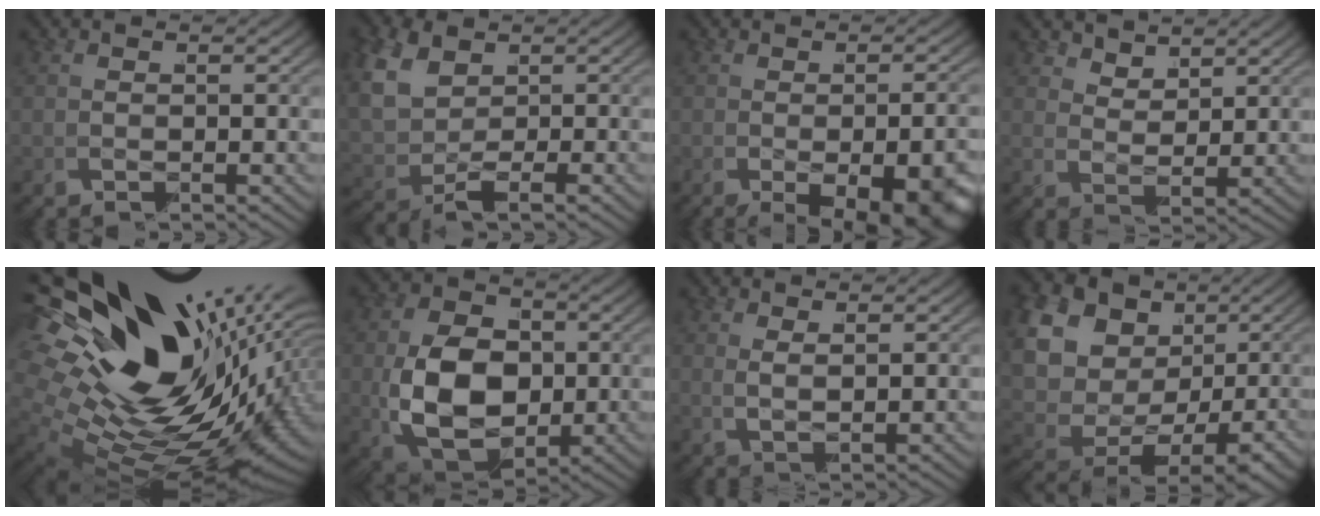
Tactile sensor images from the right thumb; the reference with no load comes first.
{"total": 6.5, "force": [1.4, 5.2, 3.7], "torque": [-0.097, -0.007, 0.027]}
{"total": 9.2, "force": [-3.8, 4.7, 6.9], "torque": [-0.106, -0.030, -0.046]}
{"total": 2.3, "force": [2.2, 0.6, 0.4], "torque": [0.000, 0.004, 0.037]}
{"total": 24.8, "force": [-0.1, 16.3, 18.6], "torque": [-0.313, -0.019, 0.004]}
{"total": 13.3, "force": [-1.6, 9.8, 8.8], "torque": [-0.210, -0.061, 0.000]}
{"total": 1.2, "force": [1.1, -0.2, 0.6], "torque": [-0.005, 0.007, 0.018]}
{"total": 15.9, "force": [1.0, 13.0, 9.2], "torque": [-0.238, -0.032, 0.018]}